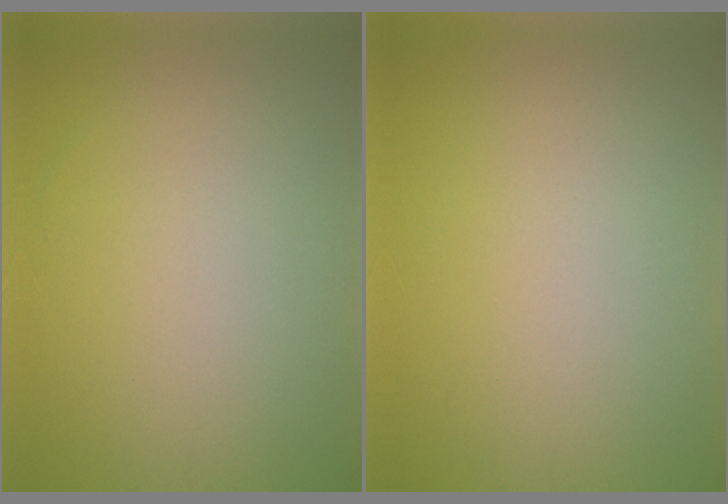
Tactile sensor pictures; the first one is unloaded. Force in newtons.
{"total": 0.0}